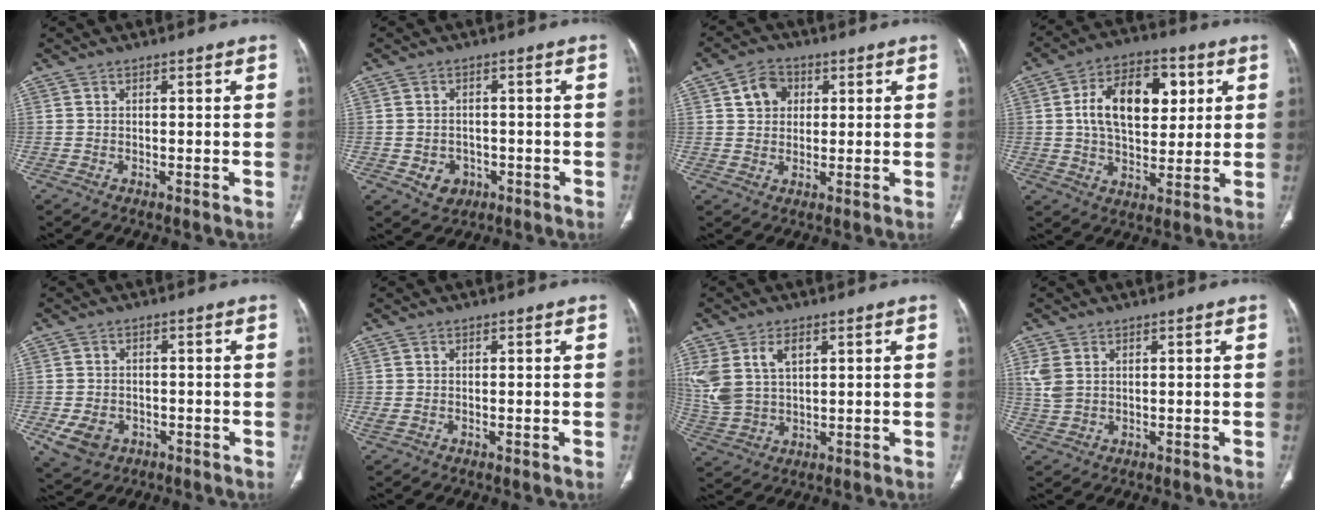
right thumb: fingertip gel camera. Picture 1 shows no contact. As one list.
[{"total": 4.4, "force": [-1.6, 3.7, 1.9], "torque": [-0.014, 0.009, -0.012]}, {"total": 5.9, "force": [2.0, 4.7, 2.9], "torque": [-0.026, 0.001, 0.031]}, {"total": 16.0, "force": [3.8, 9.6, 12.3], "torque": [-0.171, 0.003, 0.061]}, {"total": 6.1, "force": [-2.2, 4.8, 3.2], "torque": [-0.057, 0.007, -0.025]}, {"total": 1.1, "force": [-0.1, 0.6, 0.9], "torque": [-0.027, -0.001, 0.005]}, {"total": 10.4, "force": [3.9, 6.4, 7.3], "torque": [-0.159, -0.003, 0.091]}, {"total": 3.9, "force": [1.3, 2.6, 2.6], "torque": [-0.067, 0.002, 0.036]}]